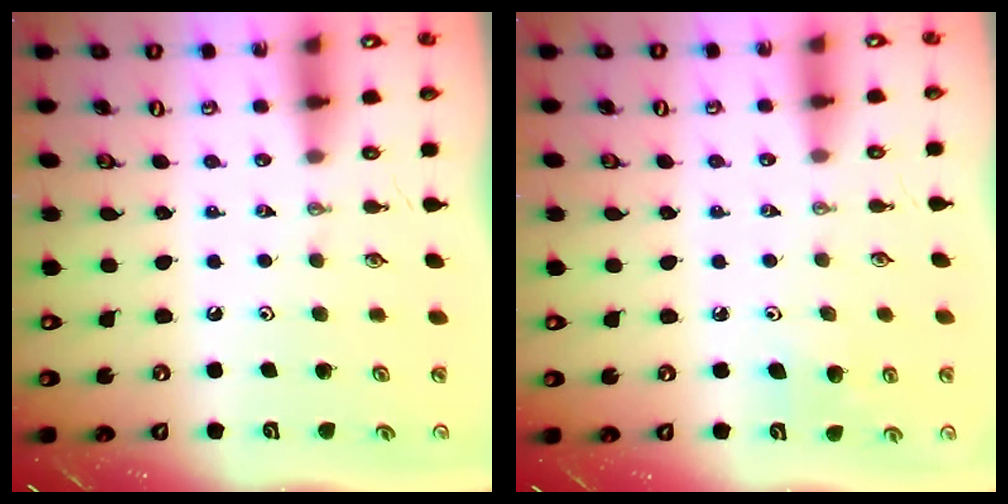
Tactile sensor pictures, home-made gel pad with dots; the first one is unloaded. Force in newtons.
{"total": 6.3, "press": 6.1, "slide": 1.6}